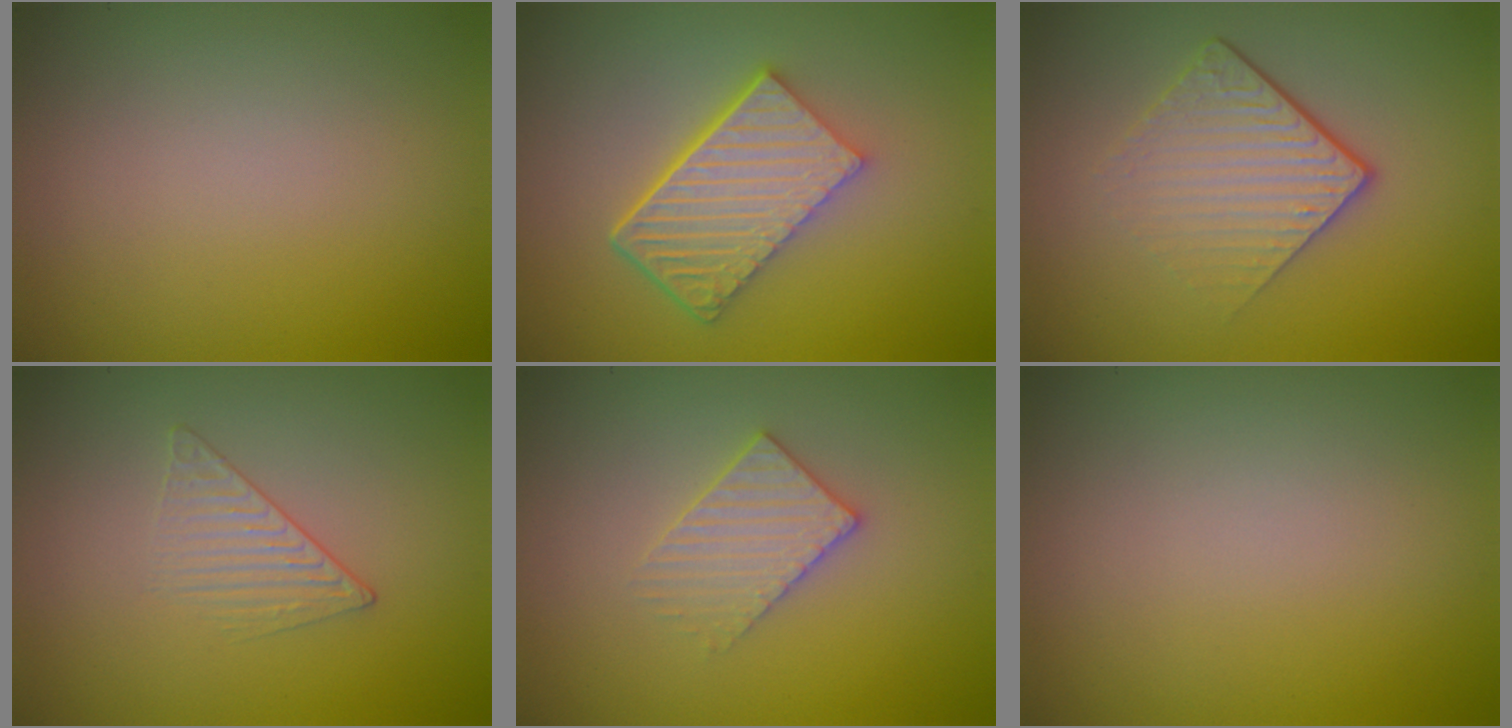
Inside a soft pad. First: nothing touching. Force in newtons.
{"total": 6.7, "press": 4.5, "slide": 5.0}
{"total": 4.4, "press": 2.7, "slide": 3.5}
{"total": 1.5, "press": 0.7, "slide": 1.3}
{"total": 2.7, "press": 2.7, "slide": 0.5}
{"total": 0.0}